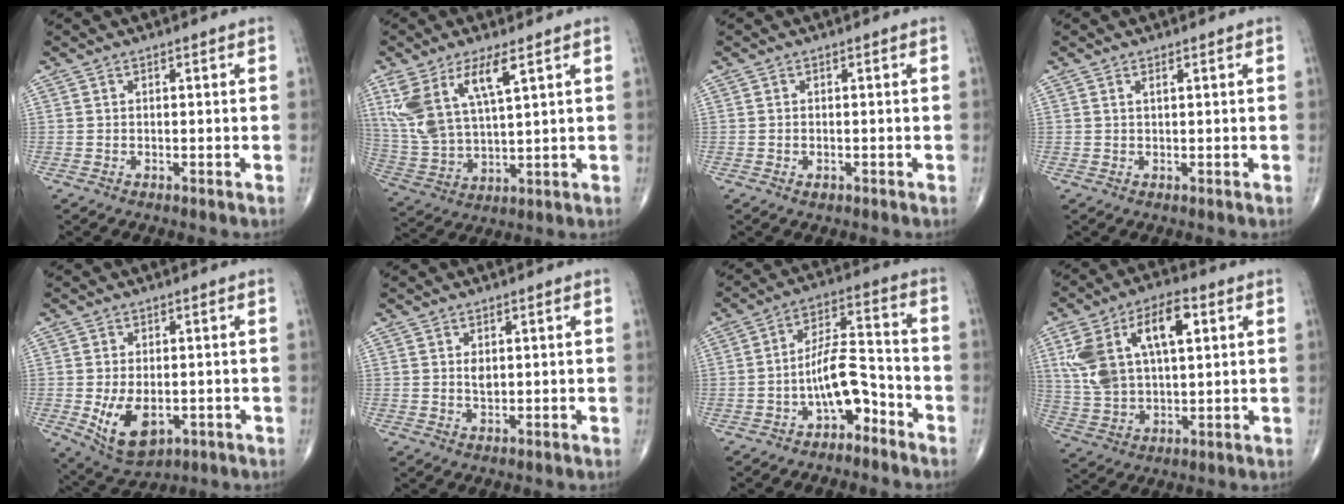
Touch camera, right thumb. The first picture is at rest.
{"total": 13.4, "force": [6.3, 4.8, 10.8], "torque": [-0.234, -0.020, 0.134]}
{"total": 1.0, "force": [-0.4, 0.6, 0.6], "torque": [-0.010, 0.002, -0.004]}
{"total": 0.7, "force": [0.4, 0.1, 0.6], "torque": [-0.014, 0.003, 0.007]}
{"total": 9.5, "force": [-2.1, 5.6, 7.4], "torque": [-0.119, -0.010, -0.018]}
{"total": 2.1, "force": [0.5, 1.2, 1.6], "torque": [-0.025, -0.005, 0.012]}
{"total": 9.2, "force": [-4.5, 4.3, 6.8], "torque": [-0.102, 0.055, -0.080]}
{"total": 17.2, "force": [5.3, 8.9, 13.8], "torque": [-0.250, 0.010, 0.099]}